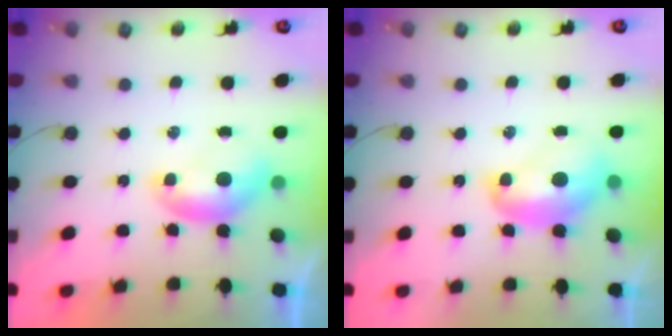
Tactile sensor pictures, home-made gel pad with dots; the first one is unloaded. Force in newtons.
{"total": 3.2, "press": 3.2, "slide": 0.5}